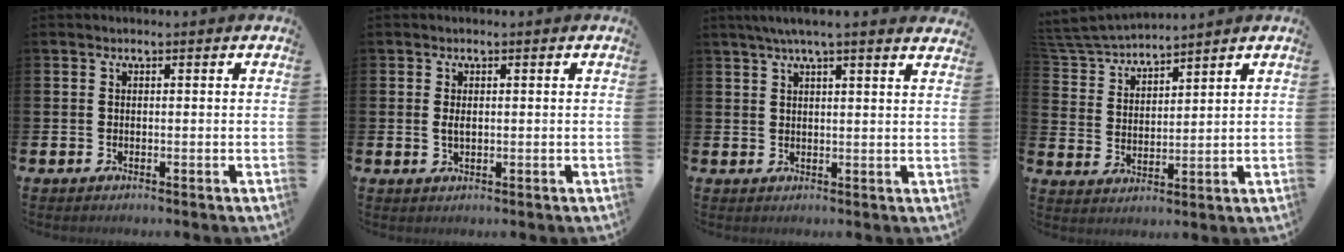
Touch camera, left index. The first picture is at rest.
{"total": 1.2, "force": [0.2, 0.6, 1.0], "torque": [-0.009, 0.000, -0.001]}
{"total": 4.1, "force": [3.7, -0.3, 1.9], "torque": [-0.052, -0.003, 0.067]}
{"total": 4.9, "force": [4.9, 0.6, 0.3], "torque": [-0.034, -0.030, 0.086]}